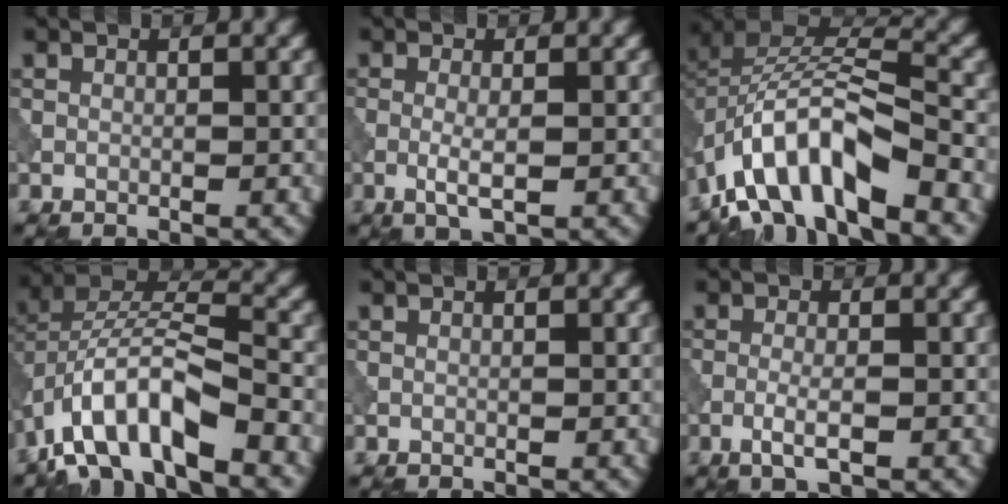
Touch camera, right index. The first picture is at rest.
{"total": 2.1, "force": [-0.4, 0.5, 2.0], "torque": [-0.041, -0.002, -0.011]}
{"total": 10.8, "force": [-6.0, 4.3, 8.0], "torque": [-0.139, 0.009, -0.121]}
{"total": 9.8, "force": [-5.5, 3.6, 7.2], "torque": [-0.129, 0.012, -0.108]}
{"total": 0.0}
{"total": 2.2, "force": [-0.9, 0.5, 2.0], "torque": [-0.041, 0.000, -0.022]}